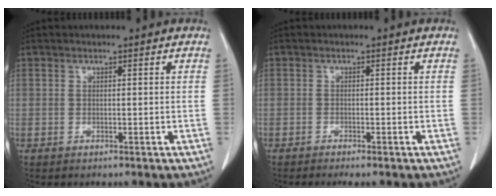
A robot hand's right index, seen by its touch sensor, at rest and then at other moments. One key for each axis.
{"total": 2.1, "fx": -1.7, "fy": 0.2, "fz": 1.2, "tx": -0.018, "ty": -0.006, "tz": -0.022}